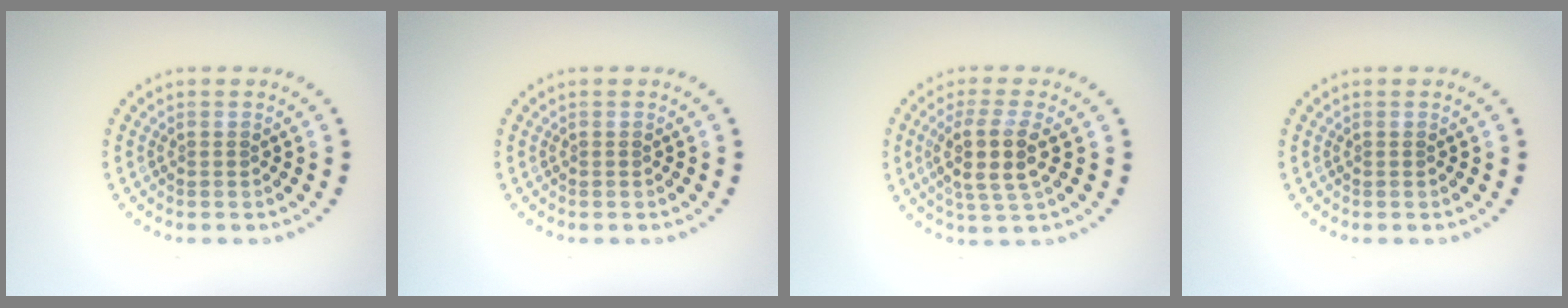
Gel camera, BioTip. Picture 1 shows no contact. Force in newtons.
{"total": 0.0}
{"total": 3.8, "press": 3.3, "slide": 1.9}
{"total": 0.0}